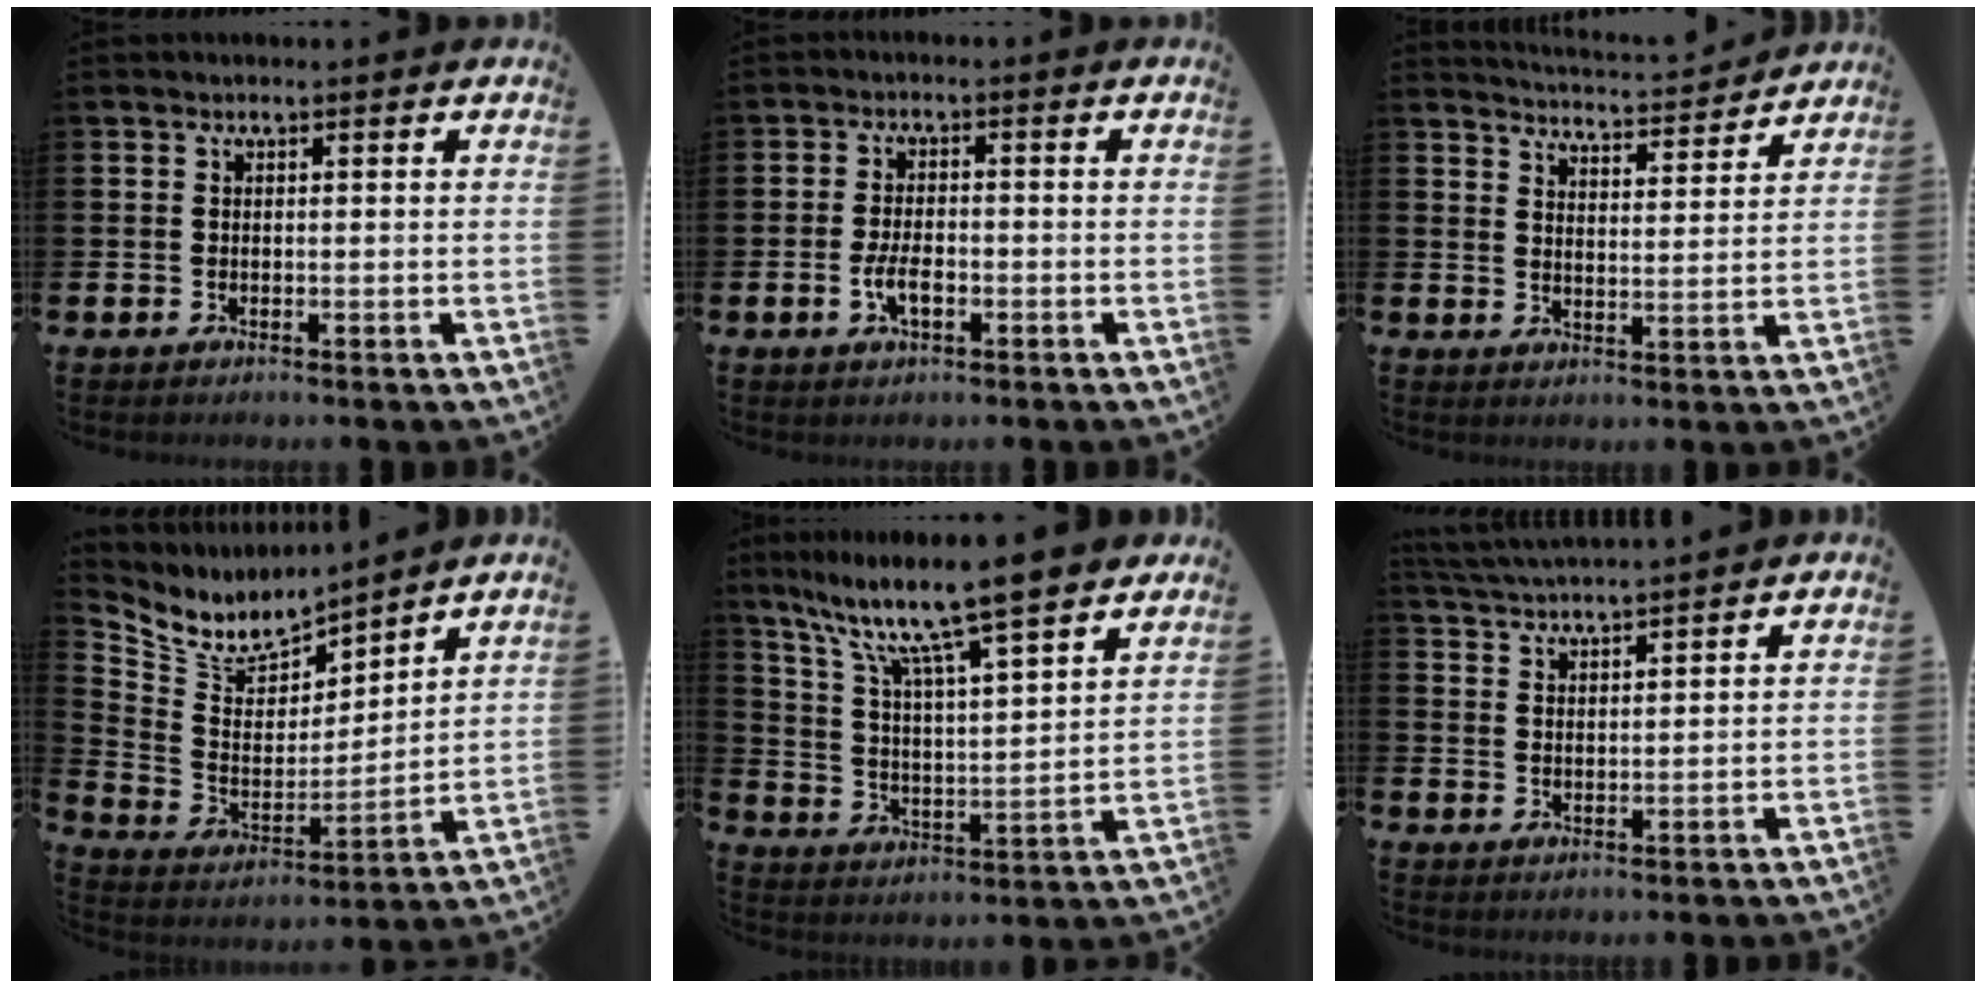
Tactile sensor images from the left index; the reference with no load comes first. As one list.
[{"total": 3.4, "force": [-1.0, 1.6, 2.8], "torque": [-0.044, 0.002, -0.019]}, {"total": 4.6, "force": [4.6, 0.0, 0.2], "torque": [-0.011, -0.041, 0.078]}, {"total": 7.2, "force": [6.8, 2.4, 1.0], "torque": [-0.062, -0.056, 0.119]}, {"total": 12.0, "force": [10.1, 1.3, 6.4], "torque": [-0.144, -0.064, 0.166]}, {"total": 3.5, "force": [3.5, -0.6, 0.1], "torque": [-0.013, -0.019, 0.062]}]